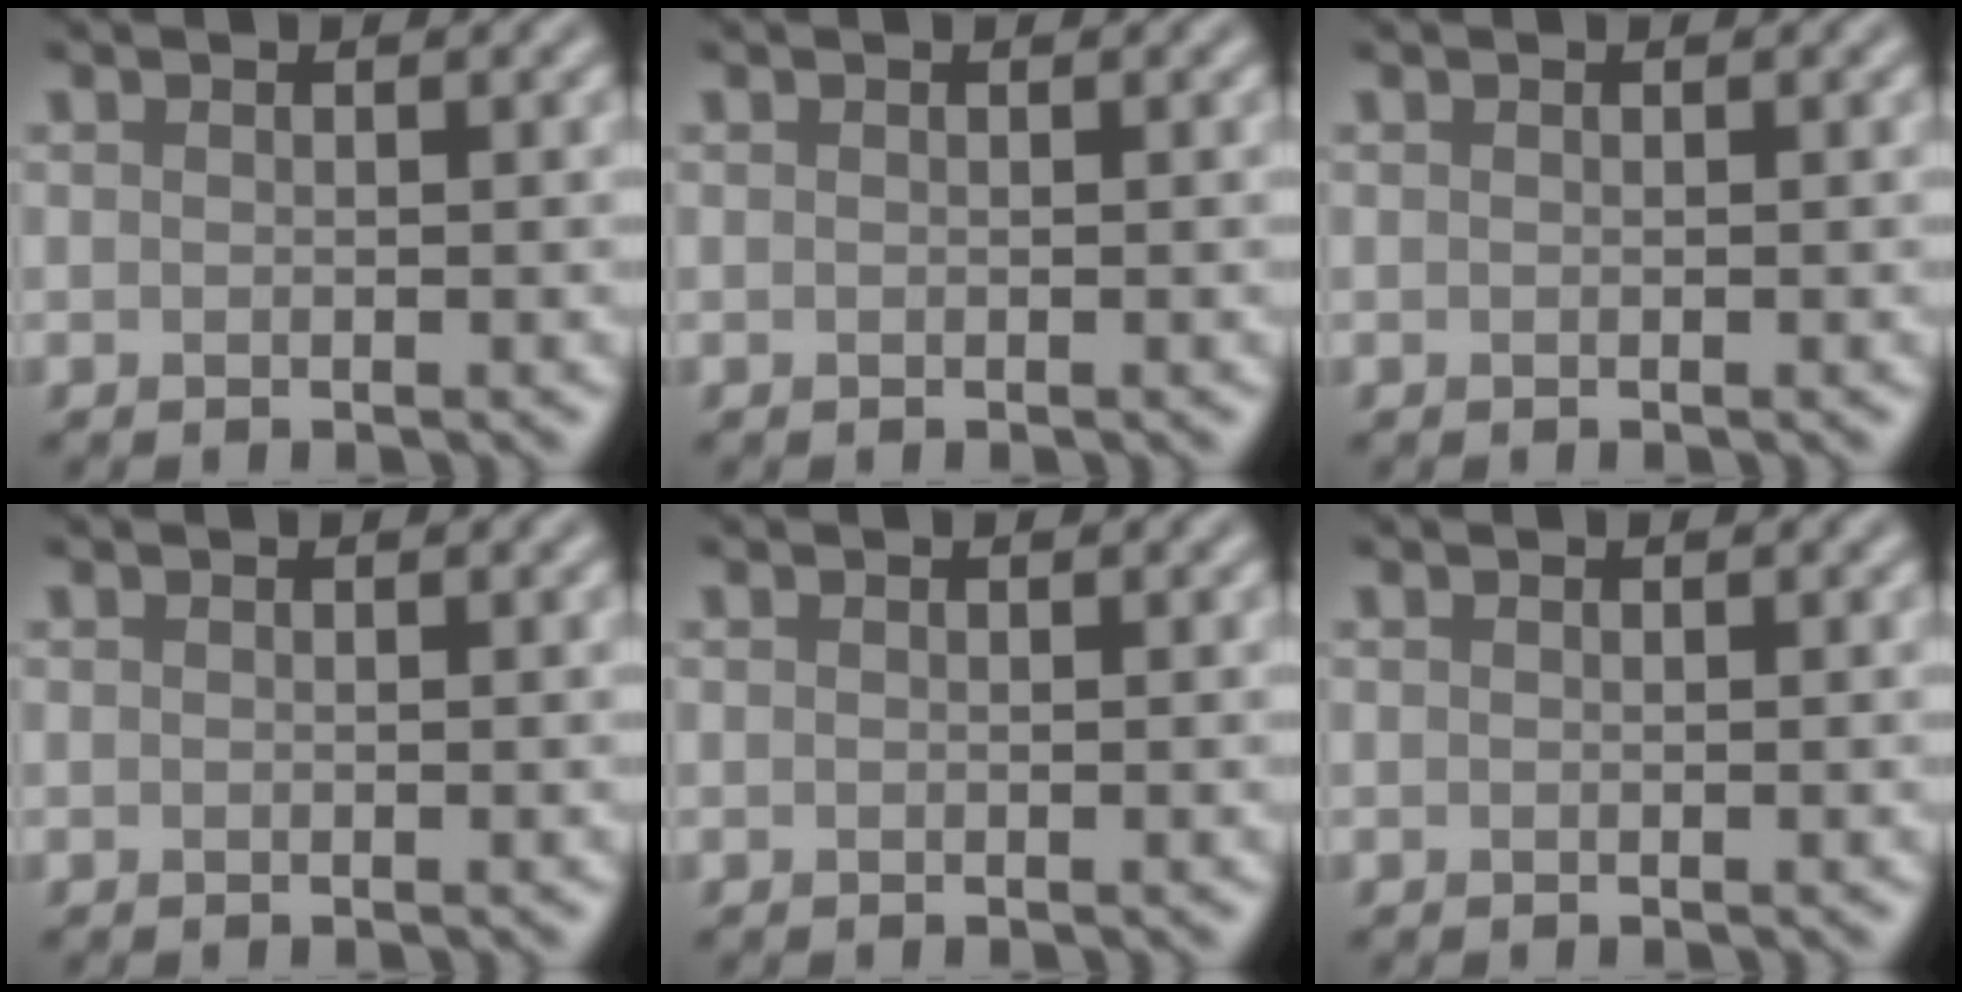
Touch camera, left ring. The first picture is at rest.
{"total": 0.0}
{"total": 0.0}
{"total": 0.0}
{"total": 0.0}
{"total": 0.0}